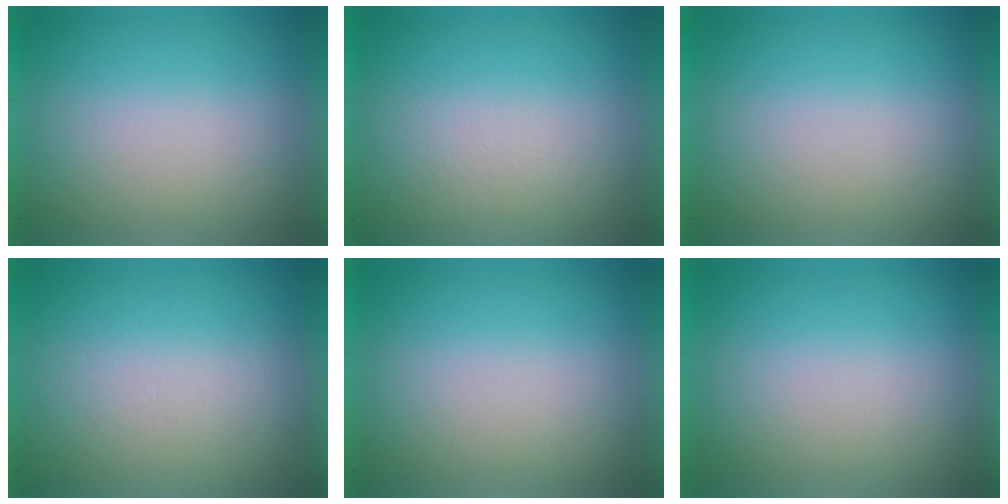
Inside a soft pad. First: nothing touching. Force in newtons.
{"total": 2.0}
{"total": 0.0}
{"total": 3.9}
{"total": 0.0}
{"total": 1.4}